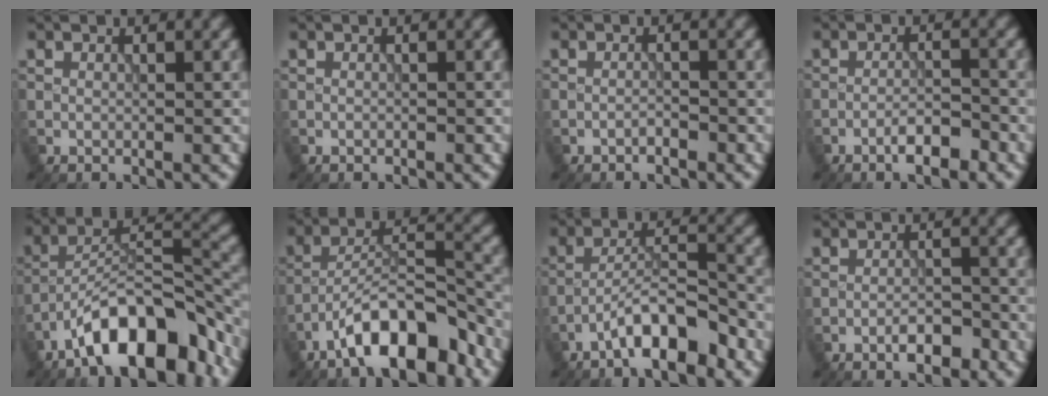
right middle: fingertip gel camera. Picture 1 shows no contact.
{"total": 0.0}
{"total": 0.8, "force": [-0.7, 0.2, 0.4], "torque": [-0.006, 0.002, -0.014]}
{"total": 2.9, "force": [-1.9, 0.6, 2.1], "torque": [-0.031, 0.007, -0.035]}
{"total": 11.0, "force": [-7.2, 3.8, 7.4], "torque": [-0.103, 0.017, -0.133]}
{"total": 9.5, "force": [-6.4, 3.0, 6.4], "torque": [-0.092, 0.018, -0.114]}
{"total": 5.7, "force": [-3.9, 1.1, 4.0], "torque": [-0.065, 0.013, -0.072]}
{"total": 2.7, "force": [-1.7, 0.8, 1.9], "torque": [-0.027, 0.005, -0.030]}